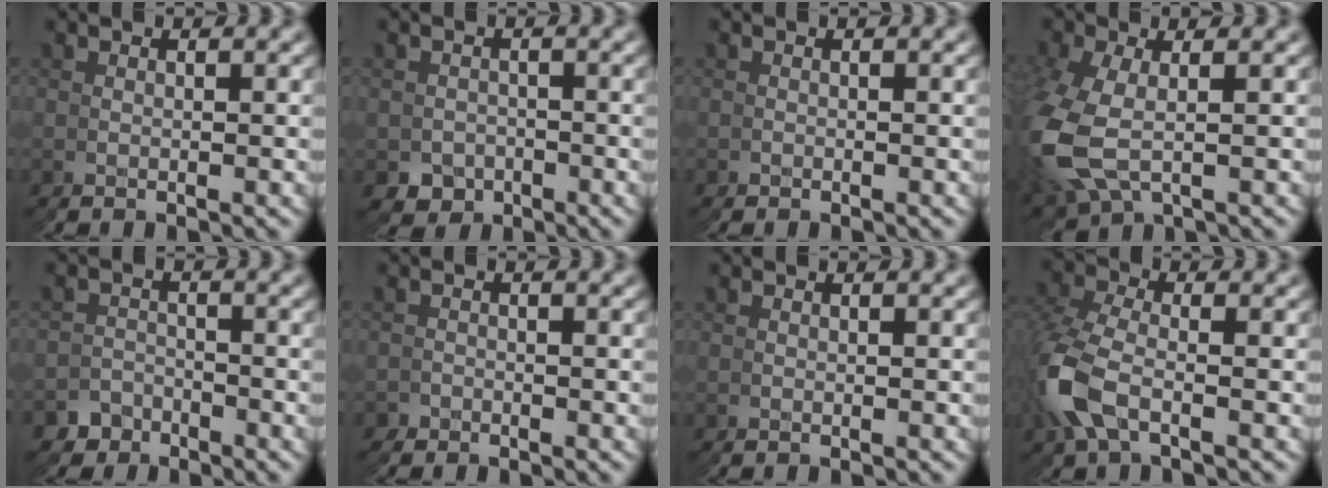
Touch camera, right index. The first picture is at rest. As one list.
[{"total": 5.5, "force": [-3.1, 4.5, -0.2], "torque": [0.017, -0.035, -0.043]}, {"total": 0.9, "force": [-0.4, 0.1, -0.8], "torque": [0.009, -0.003, -0.006]}, {"total": 5.3, "force": [-1.5, 4.7, 1.9], "torque": [-0.095, -0.034, -0.004]}, {"total": 5.2, "force": [-4.3, 1.4, -2.6], "torque": [0.063, -0.006, -0.083]}, {"total": 3.1, "force": [-1.8, 0.4, -2.6], "torque": [0.046, -0.003, -0.031]}, {"total": 0.0}, {"total": 2.9, "force": [-0.8, 2.7, 0.7], "torque": [-0.079, -0.010, -0.007]}]